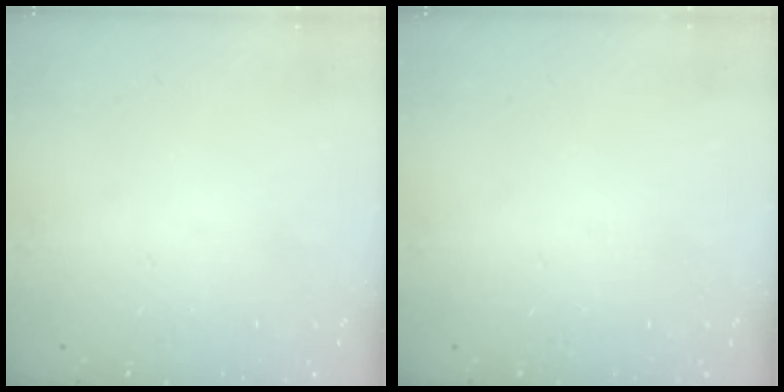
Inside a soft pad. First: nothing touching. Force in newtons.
{"total": 0.0}